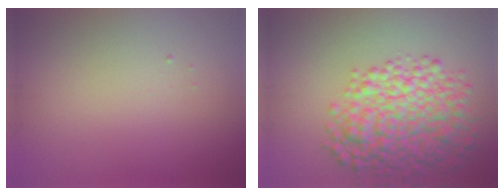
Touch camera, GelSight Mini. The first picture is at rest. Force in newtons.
{"total": 7.1, "press": 7.1, "slide": 0.1}